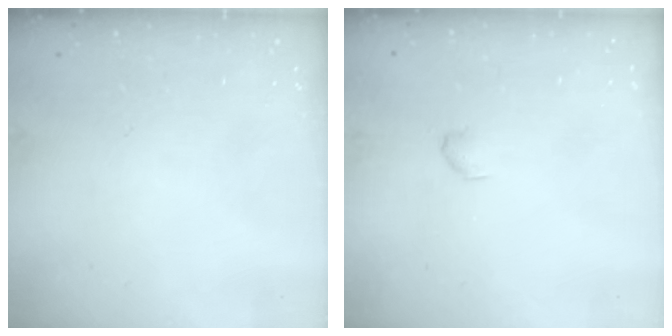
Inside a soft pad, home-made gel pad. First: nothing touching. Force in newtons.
{"total": 3.1, "press": 3.0, "slide": 0.6}